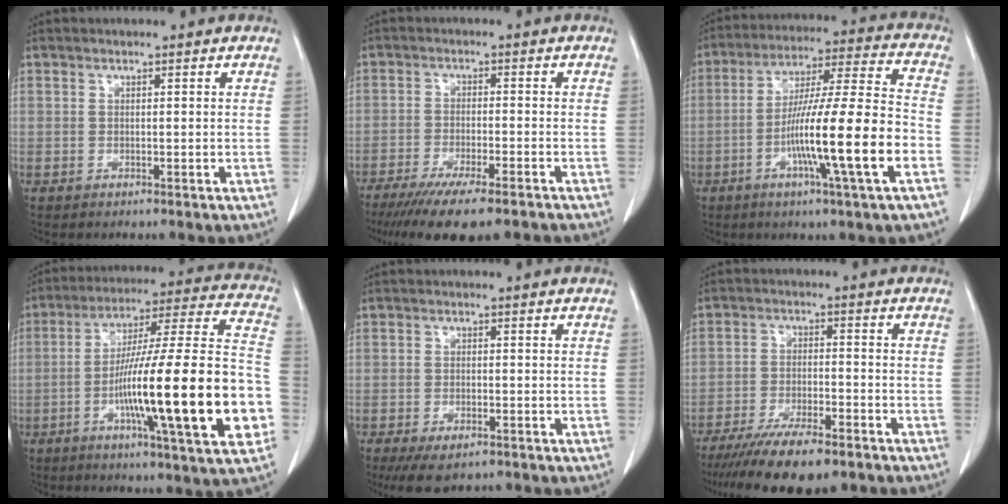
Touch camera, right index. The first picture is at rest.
{"total": 13.2, "force": [-10.3, 1.9, 8.0], "torque": [-0.122, -0.026, -0.157]}
{"total": 17.2, "force": [-5.5, -0.5, 16.3], "torque": [-0.281, -0.003, -0.095]}
{"total": 26.4, "force": [-6.7, 1.2, 25.5], "torque": [-0.350, -0.004, -0.112]}
{"total": 5.9, "force": [-4.2, 2.3, 3.5], "torque": [-0.057, -0.009, -0.064]}
{"total": 12.5, "force": [-9.7, 2.8, 7.4], "torque": [-0.121, -0.022, -0.155]}